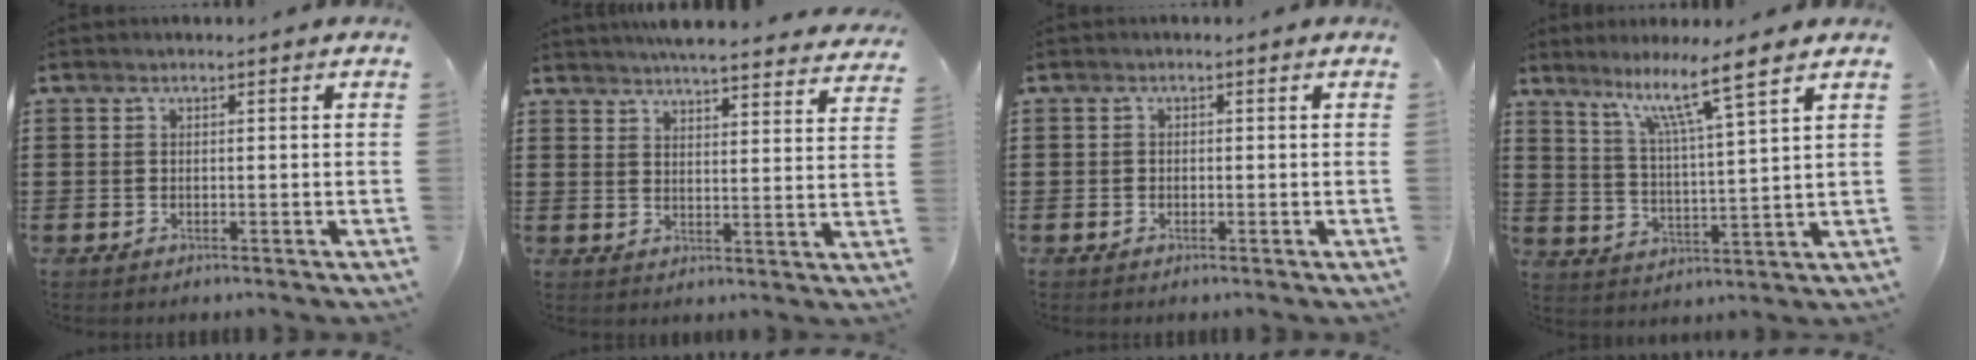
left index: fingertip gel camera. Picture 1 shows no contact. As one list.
[{"total": 4.8, "force": [4.8, -0.2, 0.8], "torque": [-0.029, -0.030, 0.083]}, {"total": 0.6, "force": [-0.4, 0.5, 0.1], "torque": [-0.002, 0.002, -0.008]}, {"total": 8.1, "force": [6.2, -0.6, 5.3], "torque": [-0.114, -0.035, 0.099]}]